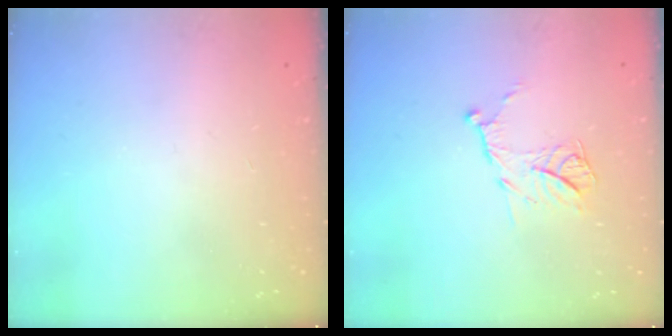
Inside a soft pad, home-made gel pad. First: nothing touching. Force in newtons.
{"total": 11.8, "press": 11.8, "slide": 0.8}